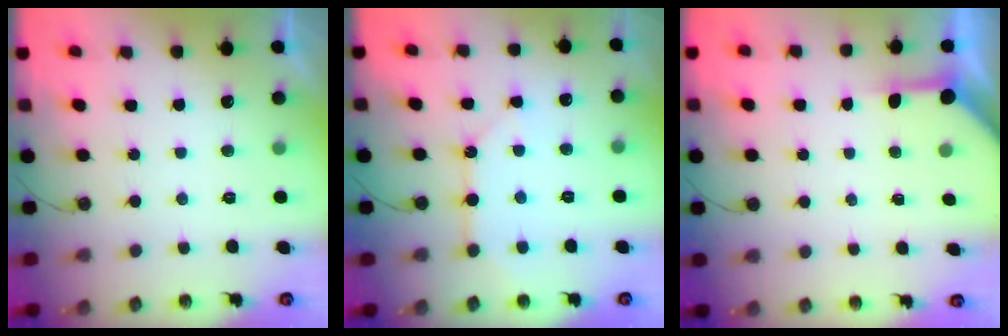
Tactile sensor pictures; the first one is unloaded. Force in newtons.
{"total": 9.9, "press": 9.9, "slide": 0.9}
{"total": 5.1, "press": 5.1, "slide": 0.6}